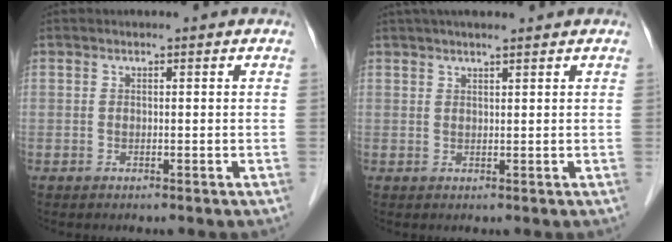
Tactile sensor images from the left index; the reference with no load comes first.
{"total": 4.5, "force": [3.7, 0.5, 2.5], "torque": [-0.032, 0.031, 0.062]}